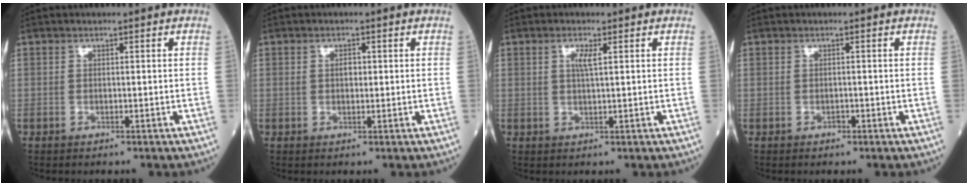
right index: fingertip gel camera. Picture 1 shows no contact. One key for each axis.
{"total": 1.5, "fx": 0.2, "fy": 0.9, "fz": 1.2, "tx": -0.019, "ty": 0.006, "tz": 0.003}
{"total": 2.1, "fx": 0.7, "fy": 0.2, "fz": 1.9, "tx": -0.040, "ty": -0.003, "tz": 0.012}
{"total": 0.6, "fx": -0.5, "fy": 0.3, "fz": 0.2, "tx": -0.001, "ty": 0.002, "tz": -0.008}